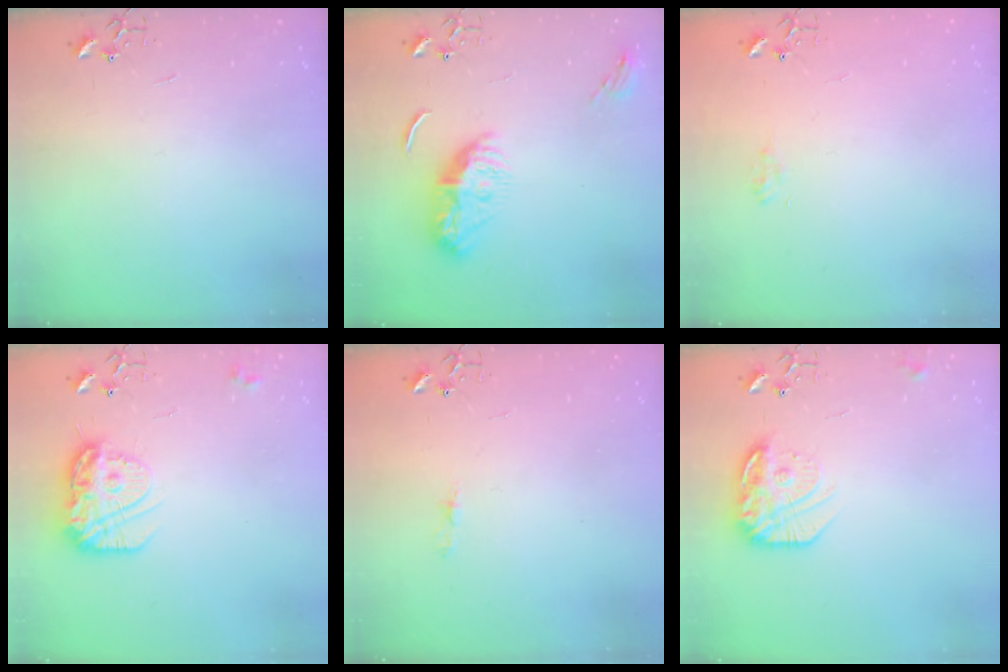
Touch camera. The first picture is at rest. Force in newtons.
{"total": 12.0, "press": 11.9, "slide": 0.3}
{"total": 5.7, "press": 5.6, "slide": 0.7}
{"total": 15.2, "press": 15.1, "slide": 1.4}
{"total": 5.8, "press": 5.8, "slide": 0.5}
{"total": 15.1, "press": 15.1, "slide": 0.5}